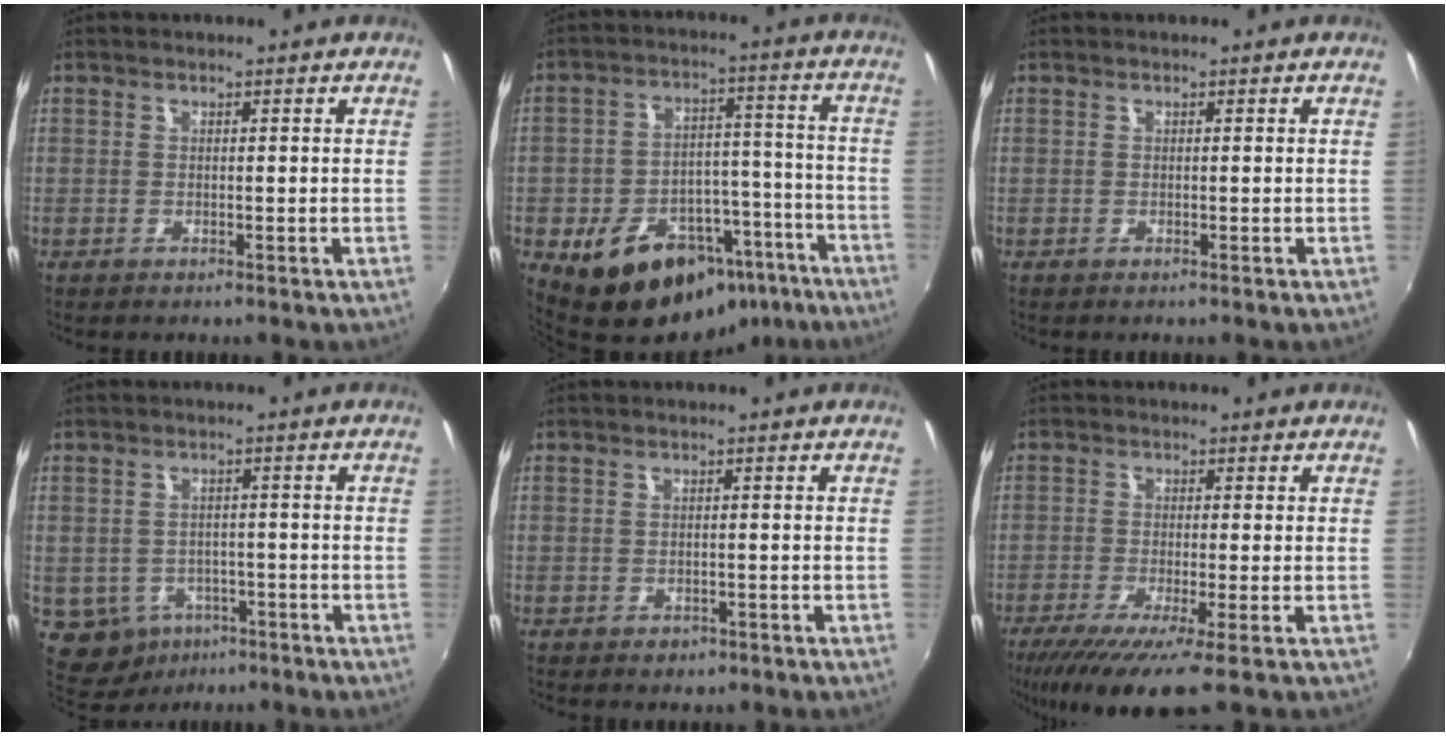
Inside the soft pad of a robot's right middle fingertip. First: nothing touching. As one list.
[{"total": 19.3, "force": [-12.4, 11.4, 9.4], "torque": [-0.169, 0.032, -0.149]}, {"total": 0.0}, {"total": 8.2, "force": [-3.7, 6.8, 2.8], "torque": [-0.082, -0.007, -0.040]}, {"total": 1.7, "force": [-0.9, 1.3, 0.6], "torque": [-0.012, -0.005, -0.011]}, {"total": 8.7, "force": [-5.3, 0.4, 6.9], "torque": [-0.151, -0.042, -0.096]}]